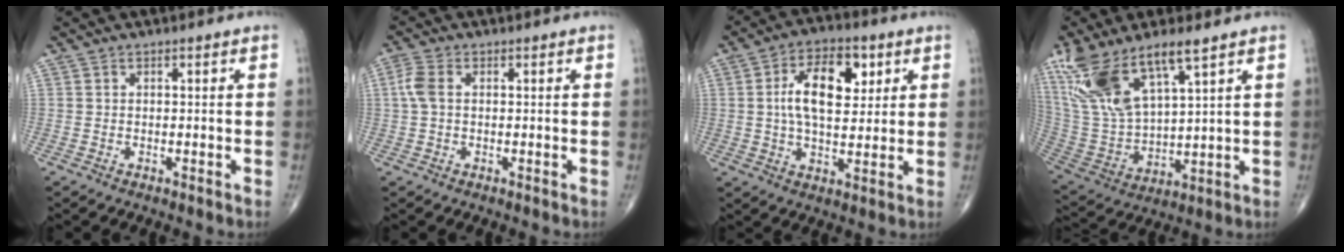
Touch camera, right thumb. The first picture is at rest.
{"total": 3.7, "force": [0.4, 2.2, 2.9], "torque": [-0.080, 0.011, 0.005]}
{"total": 12.6, "force": [3.0, 7.0, 10.0], "torque": [-0.144, -0.003, 0.048]}
{"total": 16.8, "force": [9.9, 5.7, 12.3], "torque": [-0.254, -0.035, 0.213]}